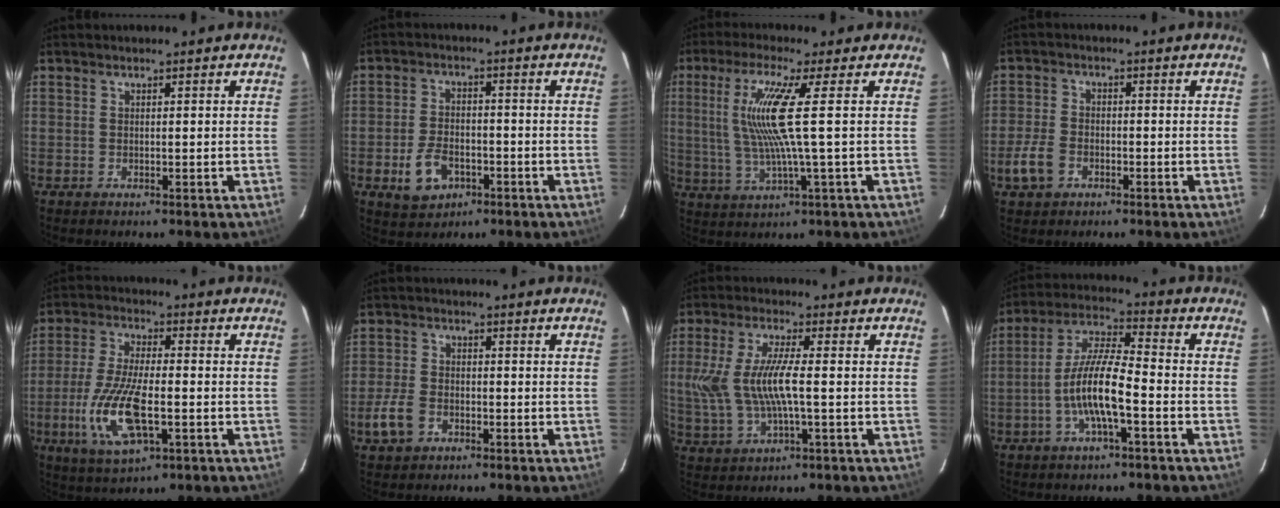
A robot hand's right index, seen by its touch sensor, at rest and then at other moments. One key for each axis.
{"total": 7.6, "fx": -3.3, "fy": 5.0, "fz": 4.7, "tx": -0.101, "ty": 0.008, "tz": -0.050}
{"total": 10.2, "fx": 1.5, "fy": -1.4, "fz": 10.0, "tx": -0.199, "ty": -0.007, "tz": 0.037}
{"total": 5.7, "fx": -2.7, "fy": 4.1, "fz": 2.9, "tx": -0.075, "ty": 0.006, "tz": -0.050}
{"total": 13.9, "fx": -4.0, "fy": 5.0, "fz": 12.3, "tx": -0.262, "ty": -0.013, "tz": -0.074}
{"total": 6.0, "fx": -2.8, "fy": 4.3, "fz": 3.1, "tx": -0.080, "ty": 0.006, "tz": -0.052}
{"total": 10.7, "fx": -0.5, "fy": 3.1, "fz": 10.2, "tx": -0.211, "ty": -0.002, "tz": -0.003}
{"total": 10.8, "fx": -3.7, "fy": 1.9, "fz": 10.0, "tx": -0.207, "ty": 0.005, "tz": -0.074}